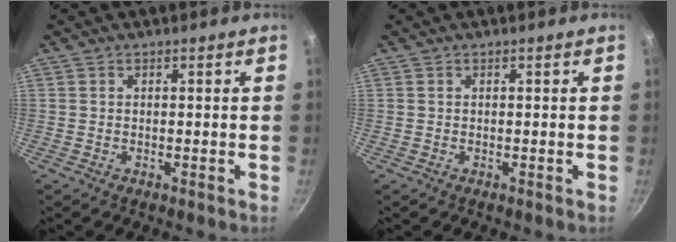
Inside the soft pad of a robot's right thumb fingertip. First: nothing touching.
{"total": 0.0}